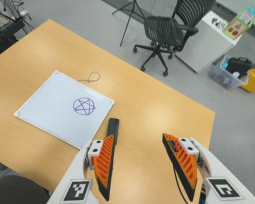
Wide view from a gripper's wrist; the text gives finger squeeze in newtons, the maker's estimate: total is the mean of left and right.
{"total": 0.0}